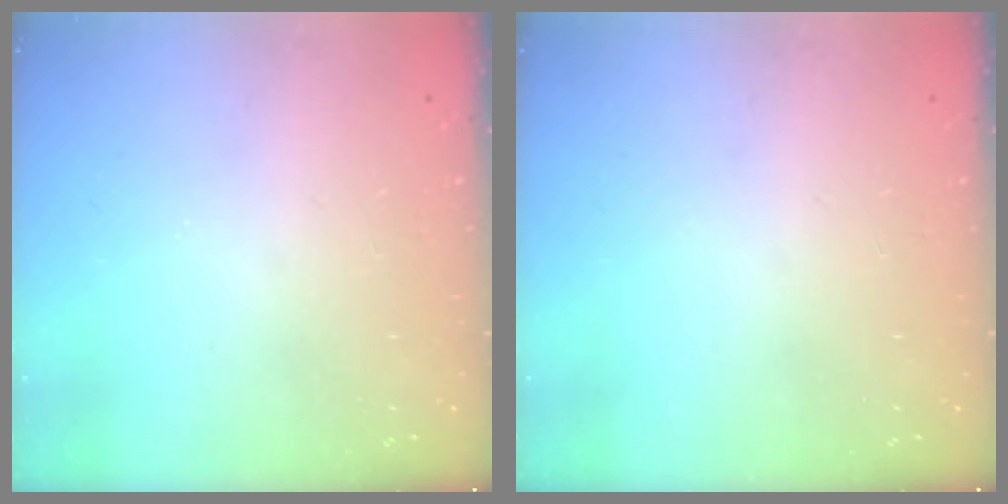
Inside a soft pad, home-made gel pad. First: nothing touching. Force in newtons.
{"total": 0.0}